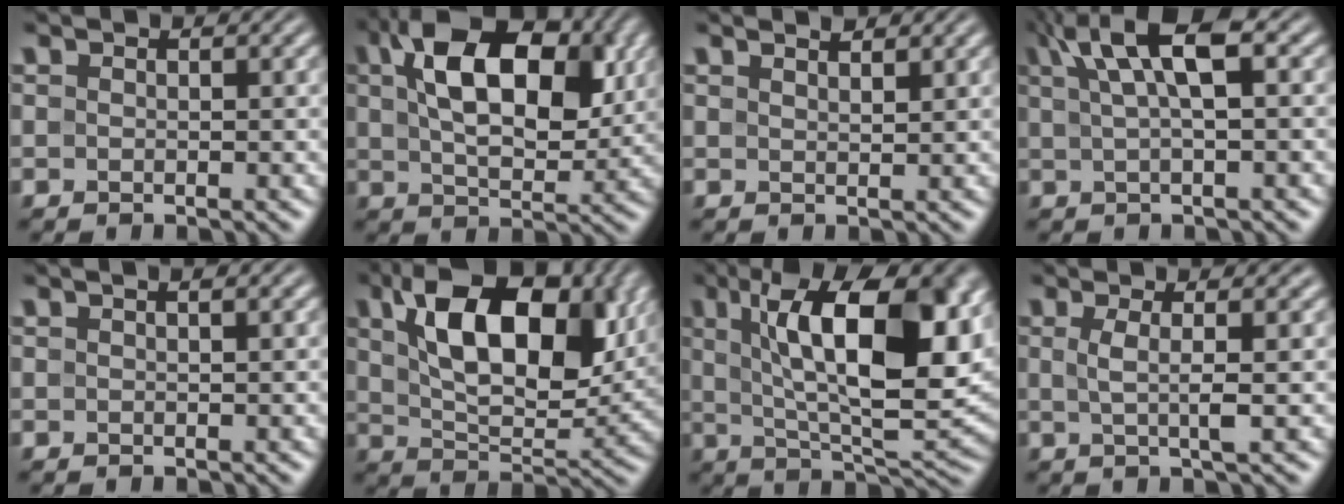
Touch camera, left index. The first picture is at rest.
{"total": 11.8, "force": [3.4, 6.5, 9.3], "torque": [-0.154, 0.015, 0.053]}
{"total": 1.9, "force": [1.6, 0.4, 0.9], "torque": [-0.004, 0.001, 0.015]}
{"total": 6.3, "force": [2.6, 1.9, 5.4], "torque": [-0.088, 0.016, 0.044]}
{"total": 1.7, "force": [1.0, 0.4, 1.3], "torque": [-0.019, 0.003, 0.007]}
{"total": 12.8, "force": [4.5, 7.1, 9.7], "torque": [-0.156, 0.002, 0.080]}
{"total": 15.0, "force": [4.4, 5.8, 13.1], "torque": [-0.197, 0.003, 0.066]}
{"total": 3.6, "force": [0.6, 0.9, 3.4], "torque": [-0.055, 0.001, 0.006]}